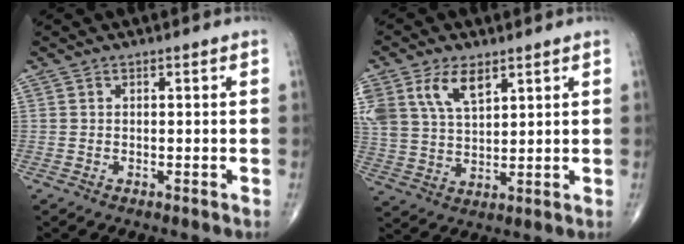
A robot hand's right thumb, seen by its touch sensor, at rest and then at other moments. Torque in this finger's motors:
{"motor_torque": [0.89, 2.25, 1.01, 0.58, 0.13]}